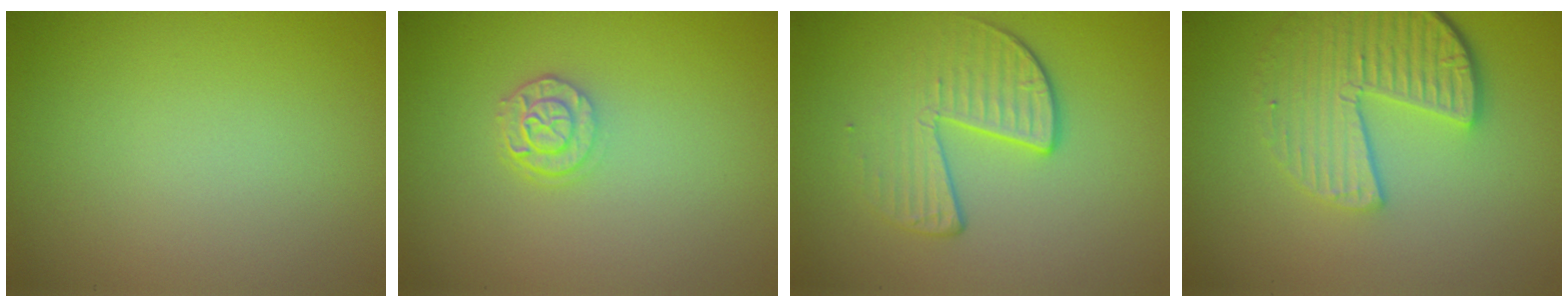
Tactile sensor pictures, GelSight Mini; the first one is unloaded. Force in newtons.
{"total": 2.2, "press": 1.8, "slide": 1.2}
{"total": 3.8, "press": 2.8, "slide": 2.6}
{"total": 5.8, "press": 4.1, "slide": 4.0}